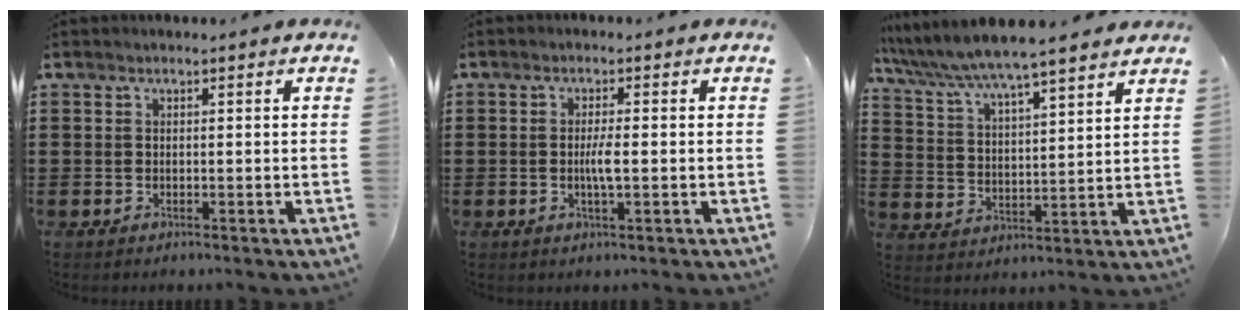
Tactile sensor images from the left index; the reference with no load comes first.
{"total": 3.0, "force": [-0.2, 0.4, 3.0], "torque": [-0.061, -0.004, -0.008]}
{"total": 6.2, "force": [5.7, 0.1, 2.3], "torque": [-0.071, -0.031, 0.096]}